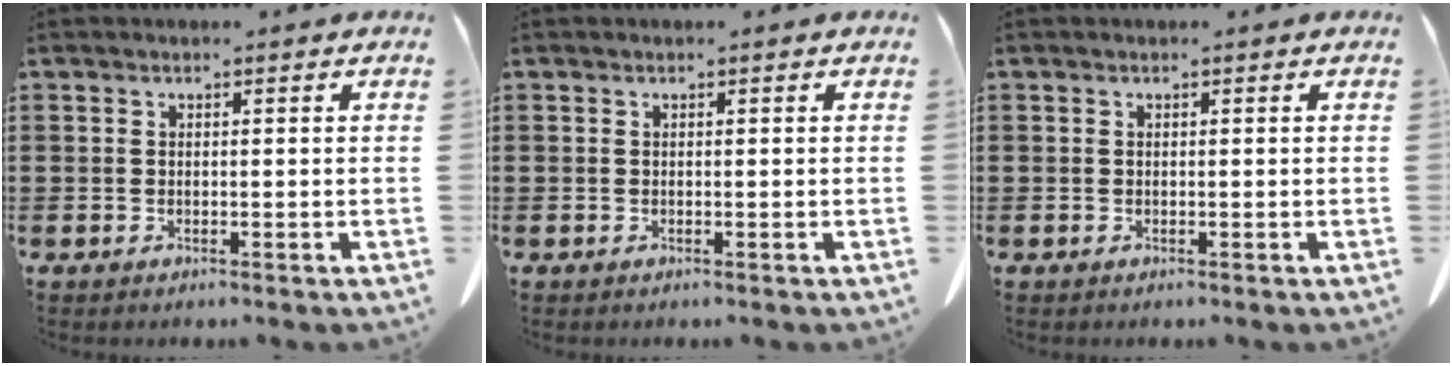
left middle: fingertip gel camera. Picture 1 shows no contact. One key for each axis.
{"total": 0.0}
{"total": 0.0}